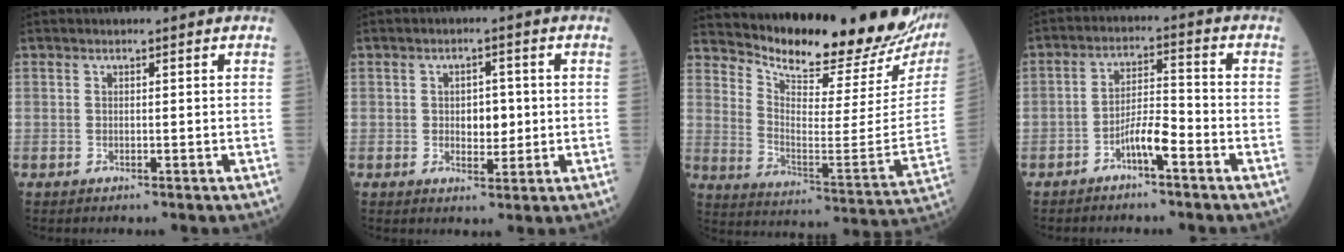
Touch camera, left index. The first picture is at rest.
{"total": 3.6, "force": [-0.1, 2.1, 2.9], "torque": [-0.037, 0.001, 0.000]}
{"total": 24.2, "force": [22.4, 3.8, 8.5], "torque": [-0.140, -0.106, 0.298]}
{"total": 5.1, "force": [-3.2, 0.7, 3.9], "torque": [-0.073, 0.006, -0.061]}